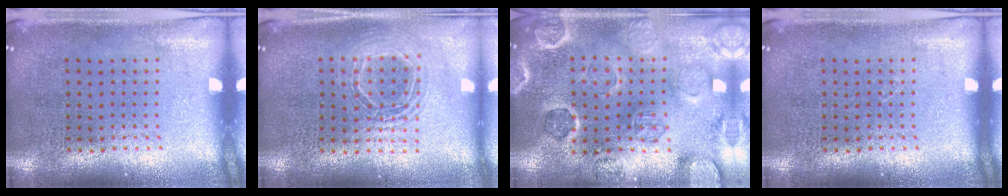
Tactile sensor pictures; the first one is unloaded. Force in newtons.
{"total": 1.7, "press": 1.5, "slide": 0.9}
{"total": 2.6, "press": 2.6, "slide": 0.4}
{"total": 0.0}